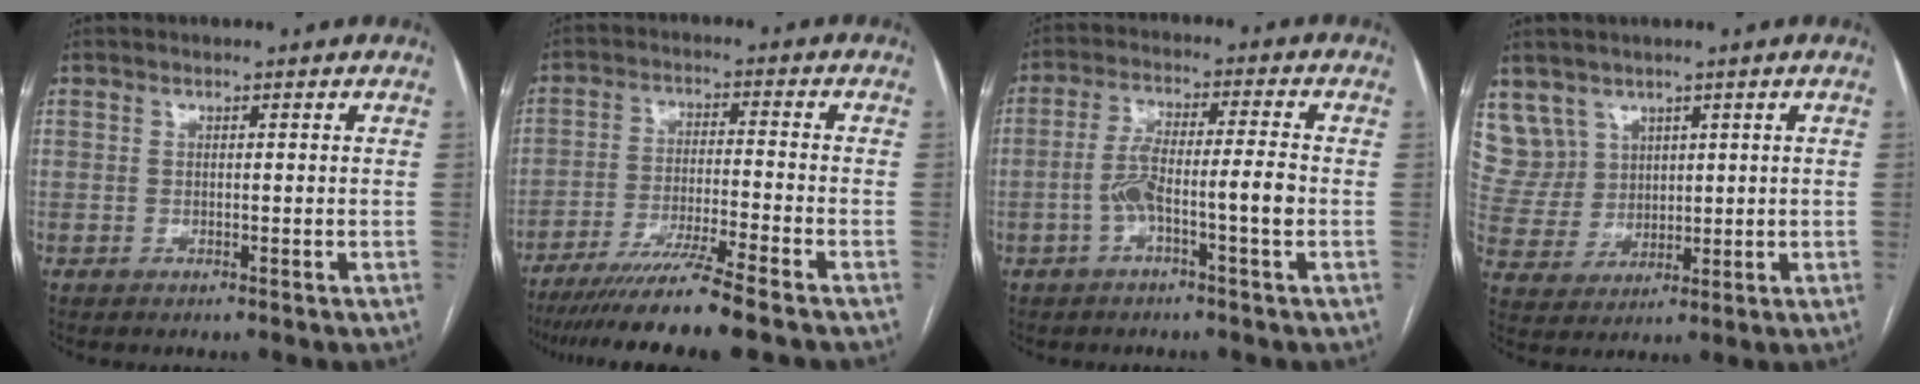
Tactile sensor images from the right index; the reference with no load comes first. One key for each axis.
{"total": 11.5, "fx": -9.4, "fy": -1.9, "fz": 6.4, "tx": -0.092, "ty": -0.035, "tz": -0.155}
{"total": 7.0, "fx": -2.1, "fy": 0.2, "fz": 6.7, "tx": -0.130, "ty": 0.023, "tz": -0.036}
{"total": 7.8, "fx": 4.7, "fy": 6.2, "fz": 0.0, "tx": -0.009, "ty": 0.023, "tz": 0.112}